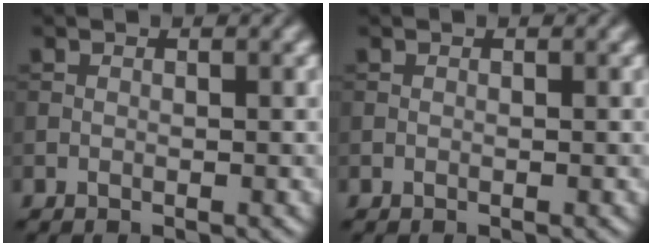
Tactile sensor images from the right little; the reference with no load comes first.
{"total": 0.0}